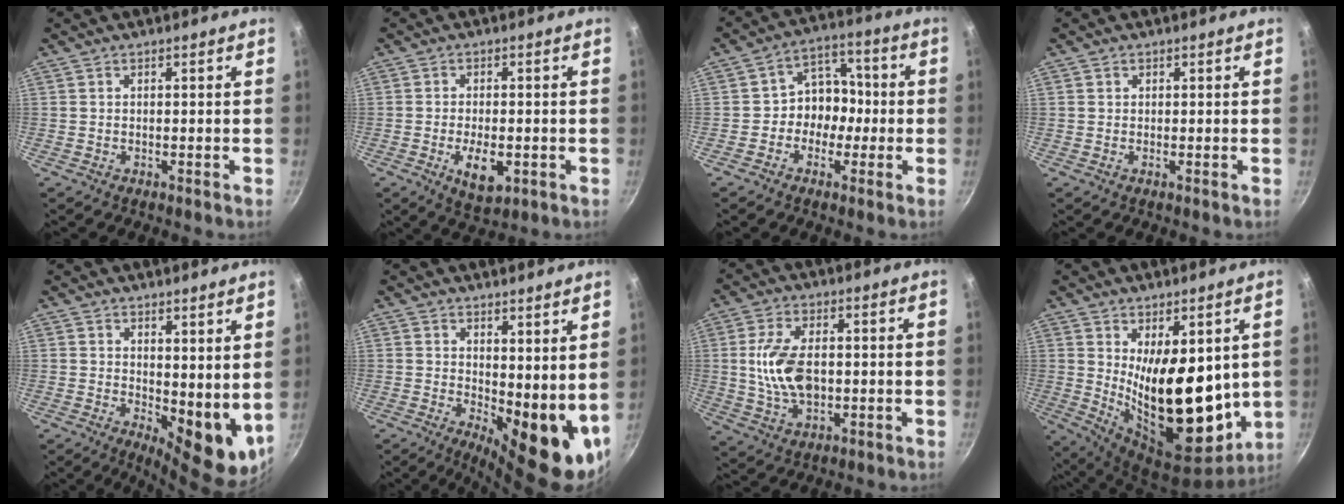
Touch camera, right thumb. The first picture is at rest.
{"total": 6.9, "force": [-2.0, 3.4, 5.6], "torque": [-0.087, 0.000, -0.024]}
{"total": 8.2, "force": [-1.6, 7.0, 4.0], "torque": [-0.003, 0.034, -0.037]}
{"total": 0.5, "force": [0.1, 0.5, 0.1], "torque": [0.000, 0.002, 0.000]}
{"total": 10.2, "force": [2.6, 4.8, 8.7], "torque": [-0.093, -0.027, 0.048]}
{"total": 12.8, "force": [2.5, 5.5, 11.3], "torque": [-0.118, -0.031, 0.049]}
{"total": 10.5, "force": [0.3, 6.0, 8.6], "torque": [-0.156, 0.003, 0.006]}
{"total": 19.4, "force": [2.3, 9.8, 16.6], "torque": [-0.222, -0.061, 0.061]}